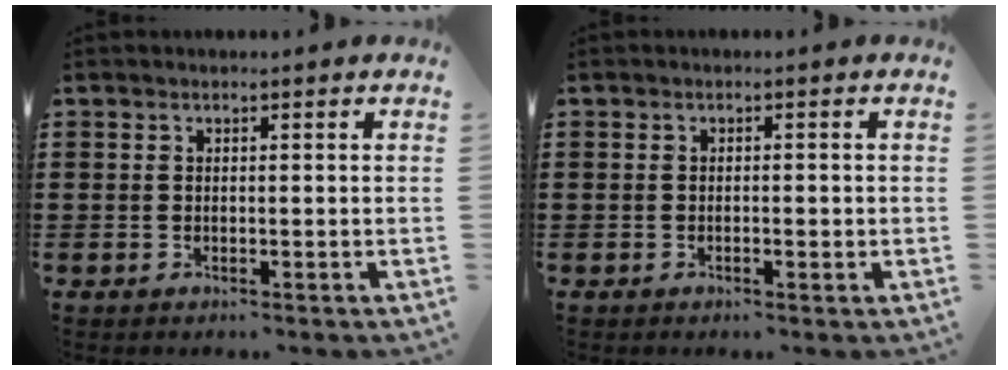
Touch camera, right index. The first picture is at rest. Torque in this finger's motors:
{"motor_torque": [-0.36, 0.34, -0.01, -0.01]}